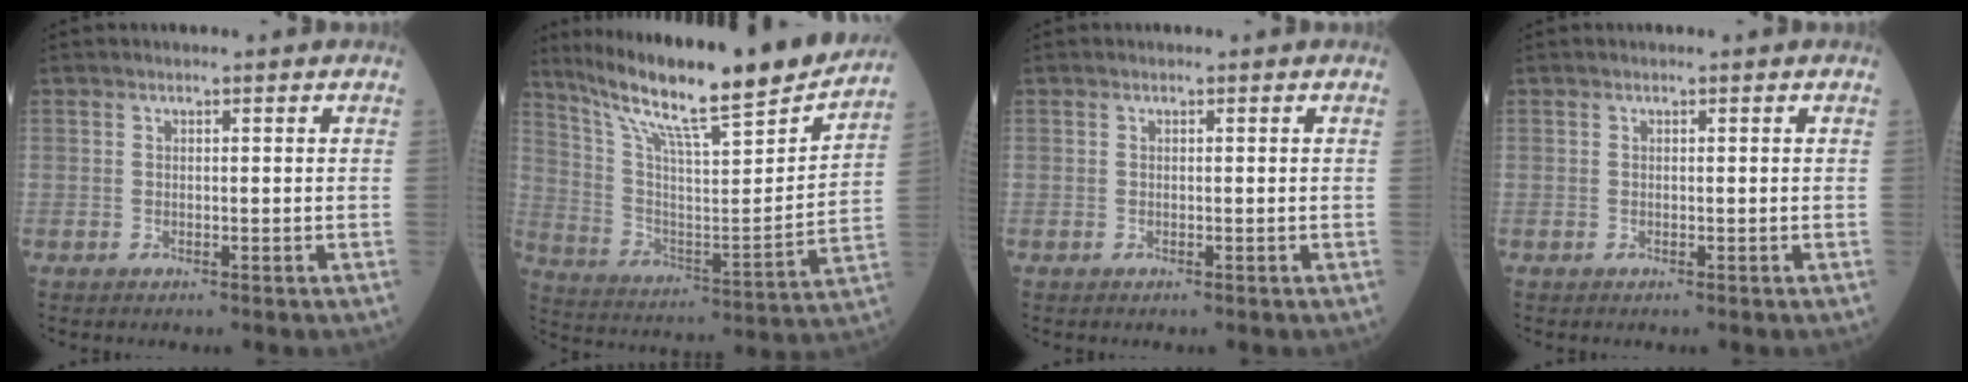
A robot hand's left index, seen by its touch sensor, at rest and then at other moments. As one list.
[{"total": 23.9, "force": [20.3, 0.7, 12.6], "torque": [-0.216, -0.033, 0.317]}, {"total": 0.0}, {"total": 0.0}]